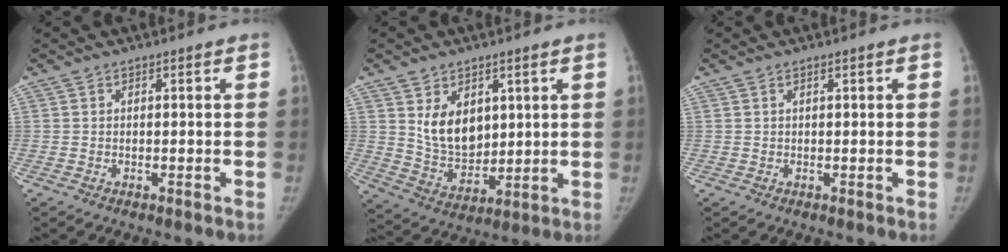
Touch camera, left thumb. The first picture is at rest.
{"total": 10.1, "force": [3.5, 6.9, 6.6], "torque": [-0.080, -0.034, 0.082]}
{"total": 0.7, "force": [0.4, 0.1, 0.5], "torque": [-0.009, 0.001, 0.007]}